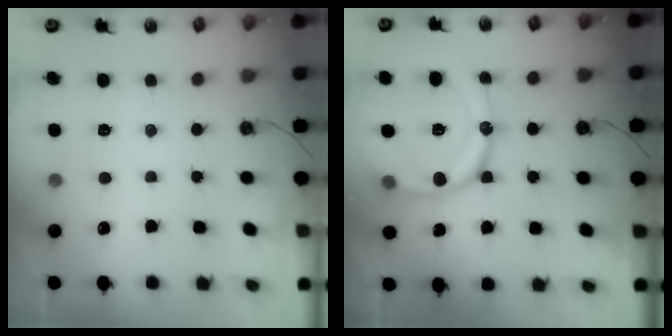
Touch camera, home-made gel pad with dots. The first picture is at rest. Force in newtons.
{"total": 16.8, "press": 16.8, "slide": 1.1}